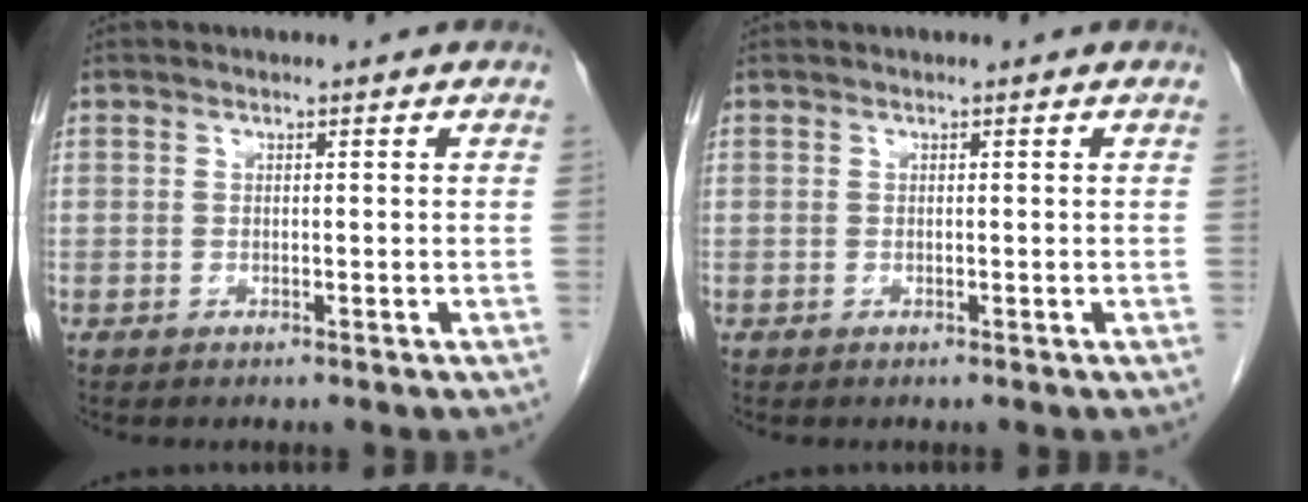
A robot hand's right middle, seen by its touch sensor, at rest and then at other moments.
{"total": 0.0}